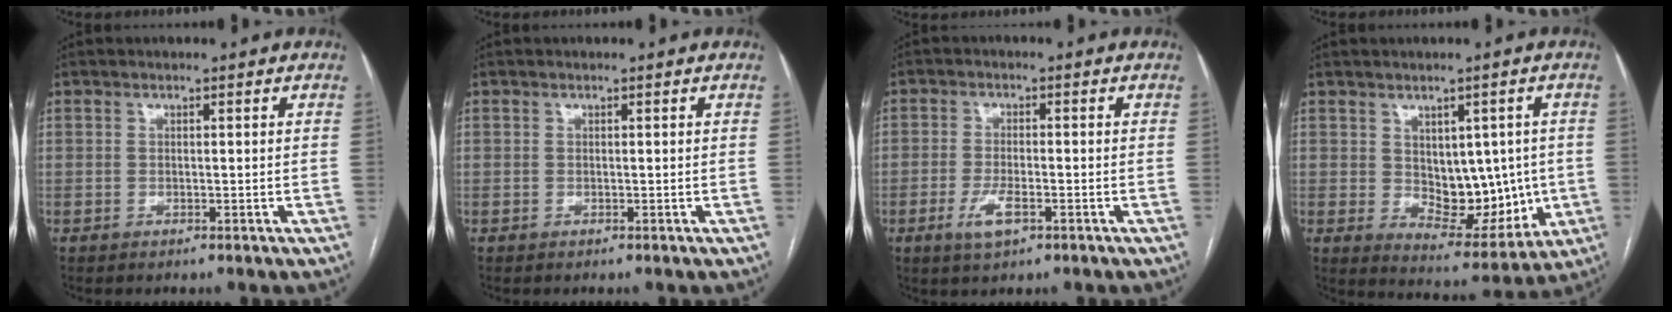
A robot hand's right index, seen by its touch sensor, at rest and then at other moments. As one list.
[{"total": 0.0}, {"total": 4.2, "force": [-1.9, 1.6, 3.4], "torque": [-0.071, -0.002, -0.032]}, {"total": 10.5, "force": [0.2, 6.1, 8.5], "torque": [-0.108, 0.001, 0.027]}]